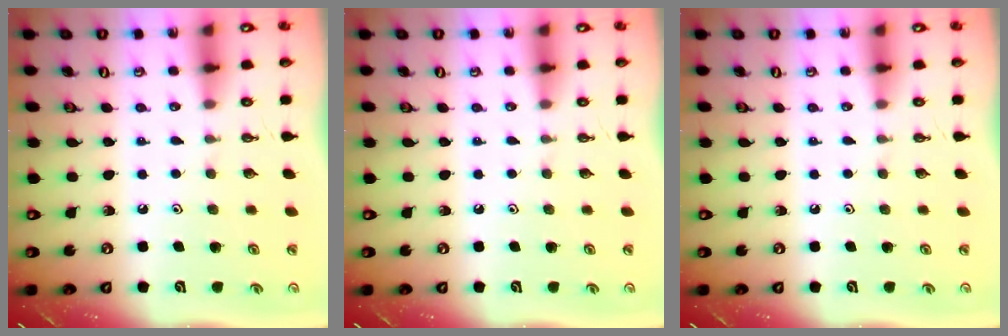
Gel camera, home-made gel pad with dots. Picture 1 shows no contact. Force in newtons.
{"total": 0.0}
{"total": 0.0}